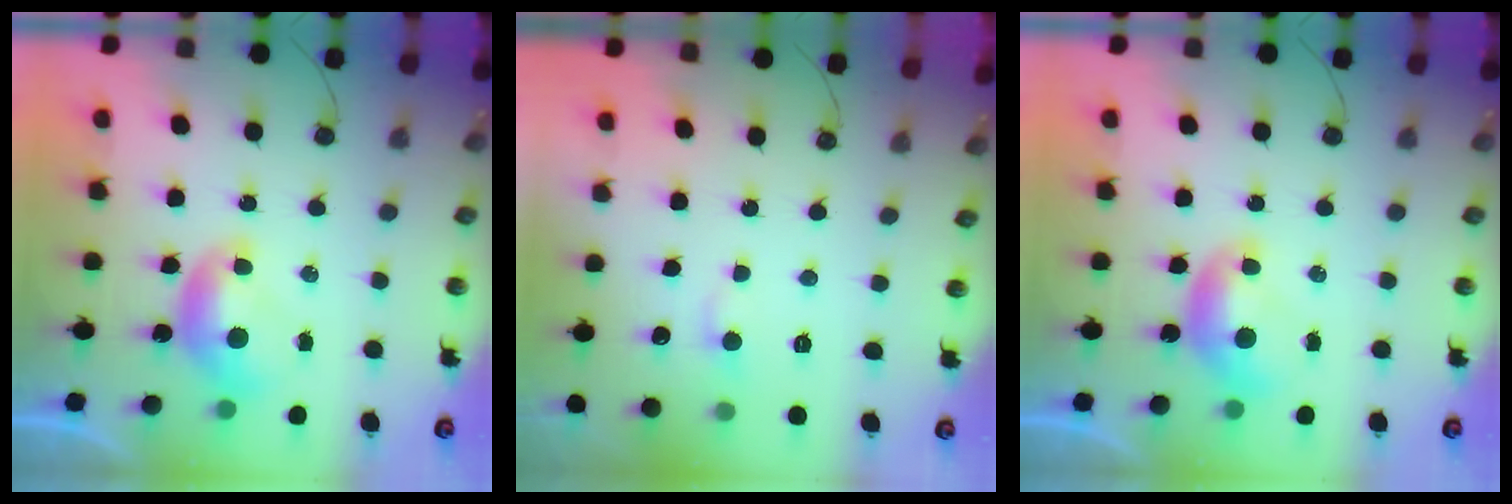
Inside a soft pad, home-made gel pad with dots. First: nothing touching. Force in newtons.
{"total": 1.1, "press": 1.0, "slide": 0.4}
{"total": 0.0}